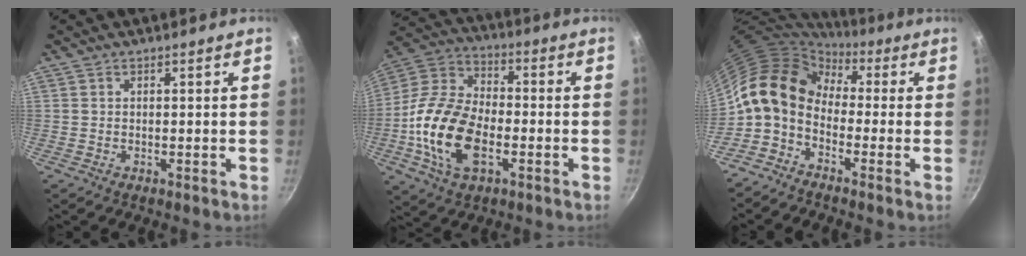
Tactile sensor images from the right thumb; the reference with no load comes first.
{"total": 18.8, "force": [-4.5, 11.0, 14.5], "torque": [-0.271, 0.030, -0.099]}
{"total": 11.8, "force": [0.0, 8.6, 8.1], "torque": [-0.125, 0.032, -0.025]}